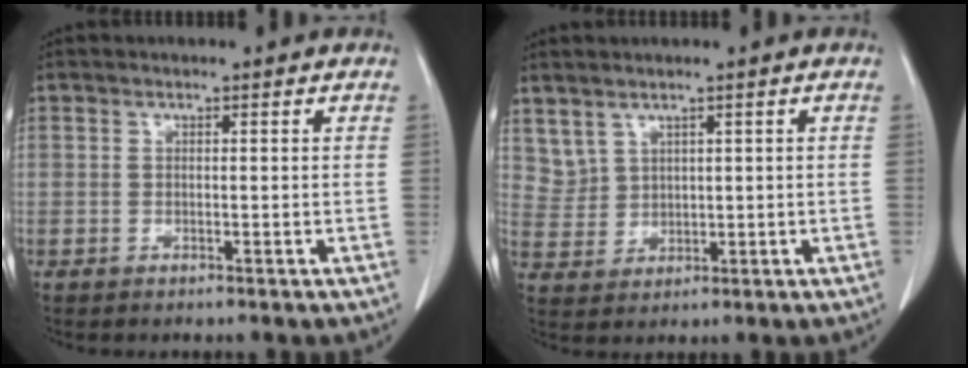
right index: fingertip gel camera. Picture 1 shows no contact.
{"total": 3.6, "force": [2.6, 2.4, 0.7], "torque": [-0.017, 0.005, 0.068]}